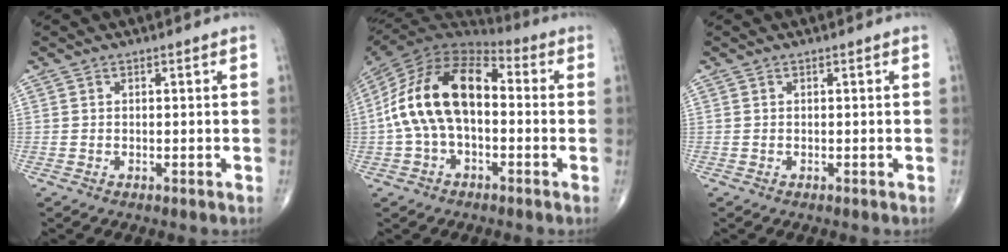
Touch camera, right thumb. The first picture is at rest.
{"total": 18.1, "force": [-0.2, 10.4, 14.8], "torque": [-0.273, 0.045, -0.013]}
{"total": 0.0}